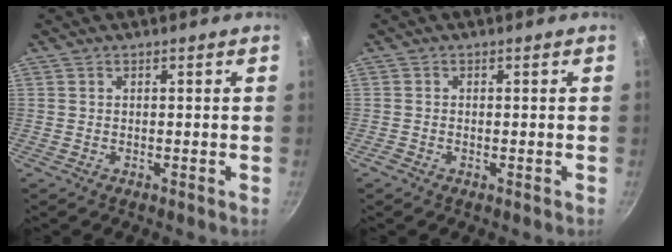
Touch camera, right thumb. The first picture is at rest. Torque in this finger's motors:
{"motor_torque": [0.11, 0.05, -0.22, -0.26, 0.01]}